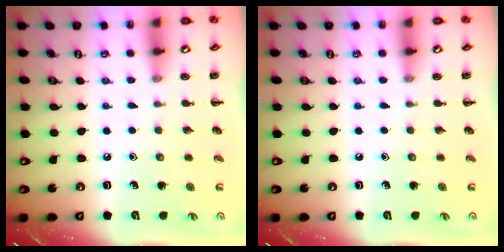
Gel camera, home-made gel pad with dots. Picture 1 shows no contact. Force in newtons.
{"total": 0.0}